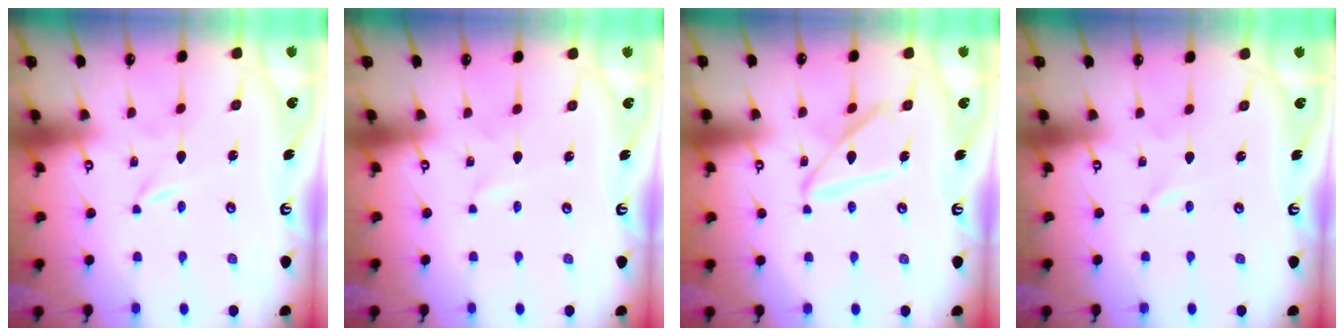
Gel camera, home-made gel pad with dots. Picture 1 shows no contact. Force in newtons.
{"total": 0.6, "press": 0.6, "slide": 0.1}
{"total": 12.4, "press": 12.4, "slide": 1.1}
{"total": 0.0}